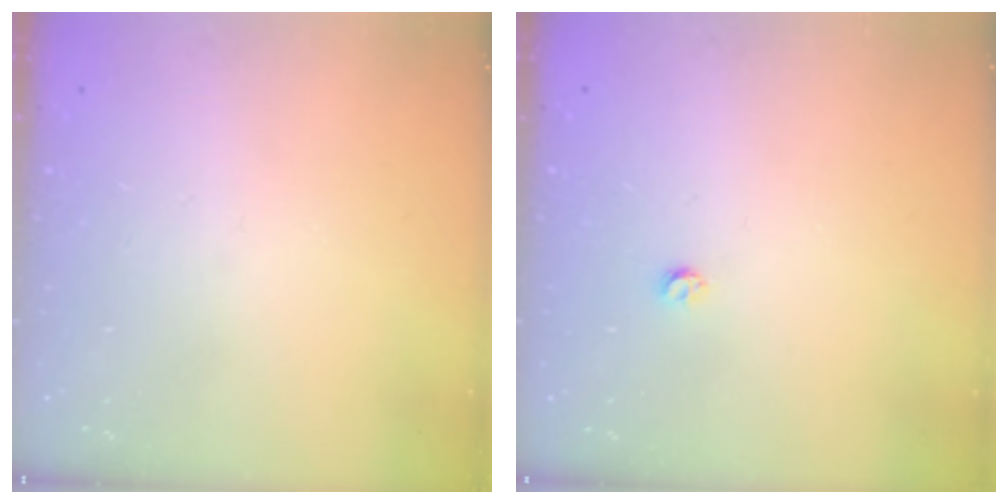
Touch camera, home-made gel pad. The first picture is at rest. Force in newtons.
{"total": 2.9, "press": 2.8, "slide": 0.5}